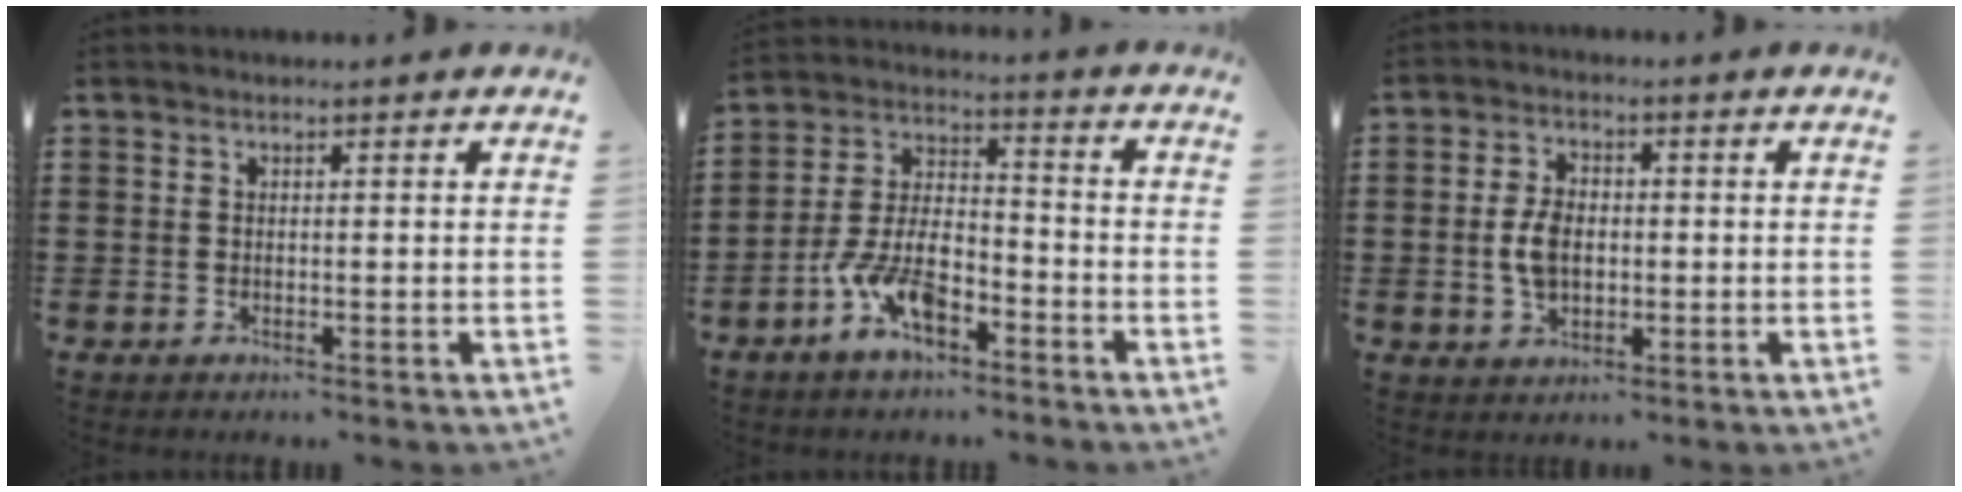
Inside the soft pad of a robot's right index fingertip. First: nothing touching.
{"total": 8.8, "force": [-4.7, 3.9, 6.3], "torque": [-0.152, 0.000, -0.092]}
{"total": 5.2, "force": [-0.3, 3.2, 4.1], "torque": [-0.102, -0.001, -0.012]}